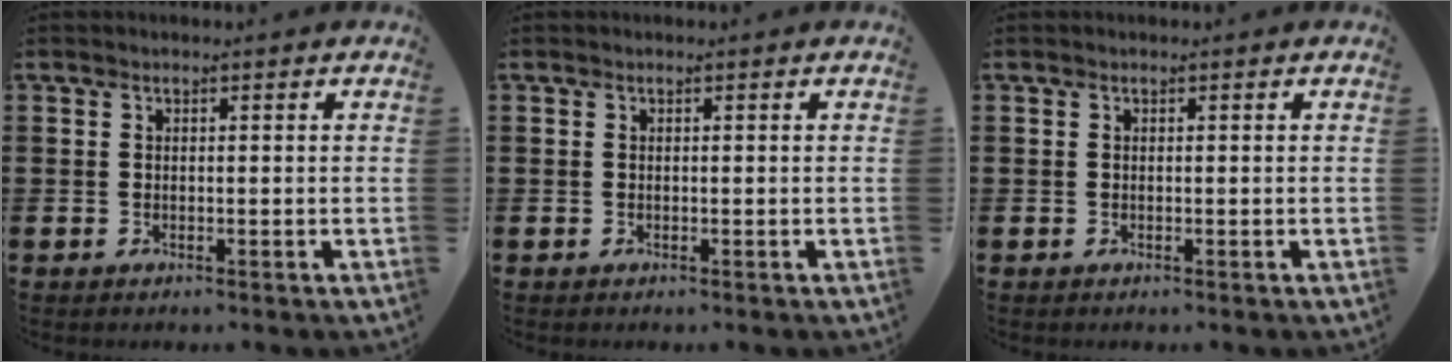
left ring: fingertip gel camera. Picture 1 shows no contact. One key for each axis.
{"total": 0.0}
{"total": 0.0}